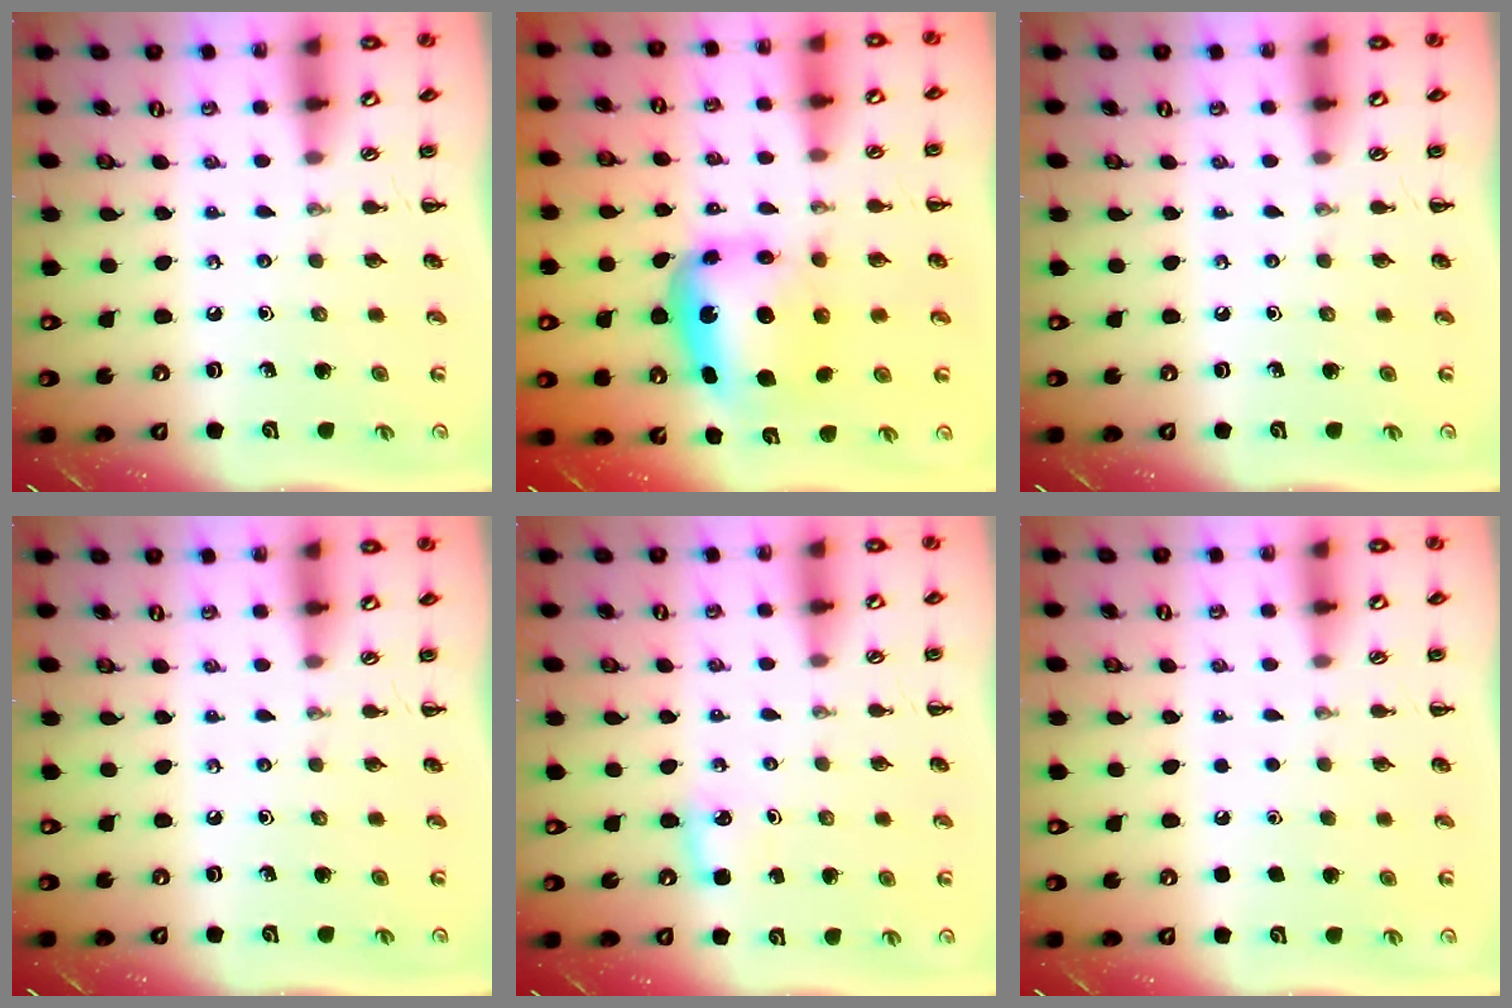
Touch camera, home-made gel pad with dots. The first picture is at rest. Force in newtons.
{"total": 7.0, "press": 6.7, "slide": 2.2}
{"total": 0.0}
{"total": 0.0}
{"total": 3.1, "press": 2.9, "slide": 1.1}
{"total": 1.6, "press": 1.6, "slide": 0.1}